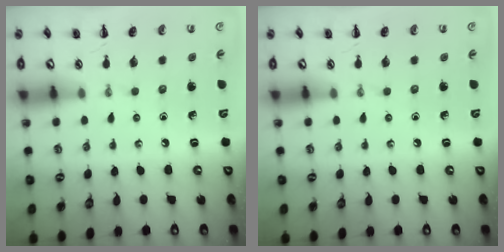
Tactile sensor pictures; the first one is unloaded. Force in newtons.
{"total": 0.0}